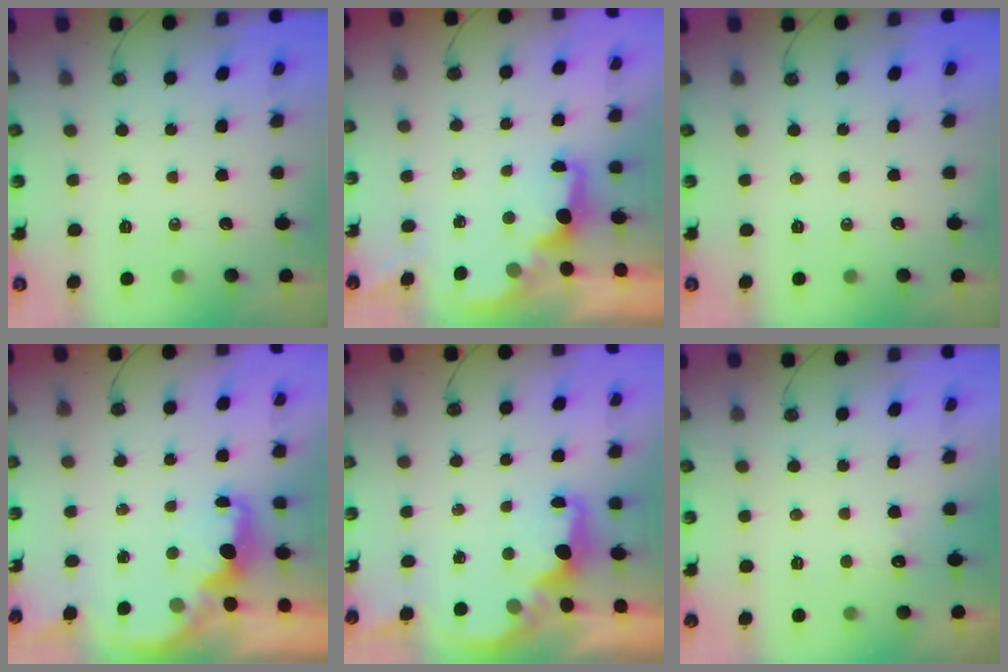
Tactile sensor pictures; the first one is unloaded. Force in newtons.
{"total": 1.7, "press": 1.5, "slide": 0.7}
{"total": 0.0}
{"total": 2.1, "press": 2.0, "slide": 0.6}
{"total": 1.6, "press": 1.5, "slide": 0.5}
{"total": 4.3, "press": 4.2, "slide": 1.0}